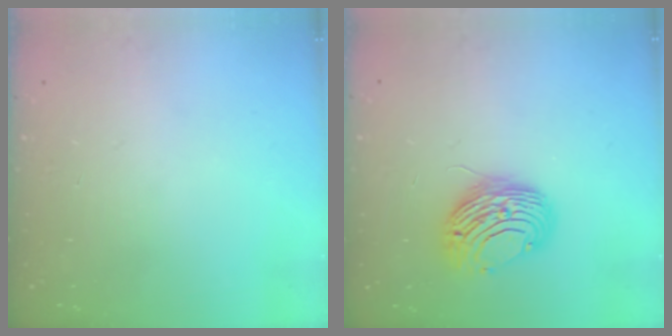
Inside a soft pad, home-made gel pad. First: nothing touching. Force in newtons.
{"total": 9.3, "press": 9.3, "slide": 0.3}